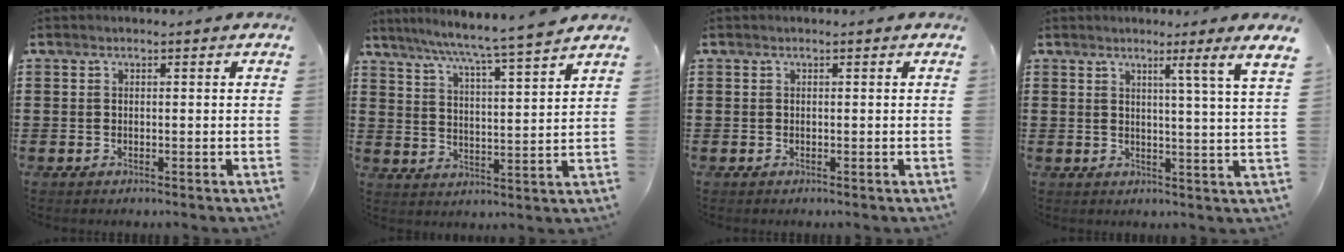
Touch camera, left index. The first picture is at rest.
{"total": 5.6, "force": [4.9, -1.4, 2.3], "torque": [-0.065, -0.042, 0.075]}
{"total": 0.0}
{"total": 4.4, "force": [2.8, -2.2, 2.7], "torque": [-0.033, -0.035, 0.034]}